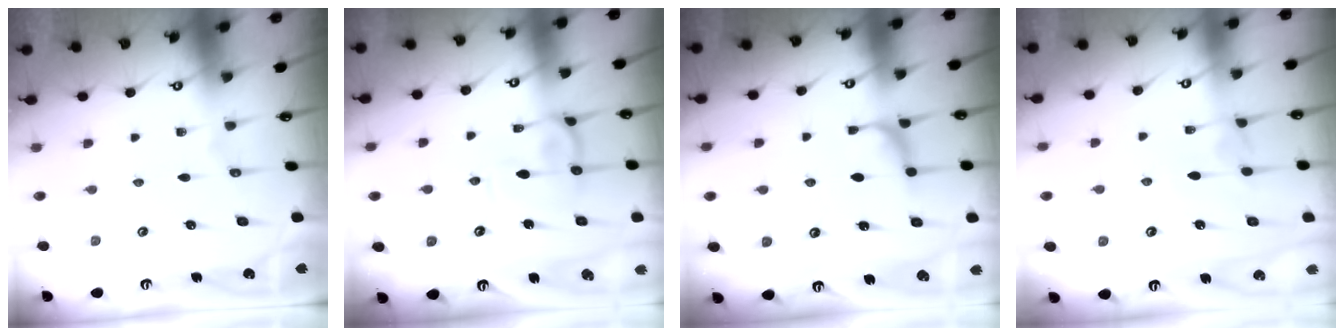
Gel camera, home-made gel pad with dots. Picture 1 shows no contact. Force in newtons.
{"total": 3.9, "press": 3.7, "slide": 1.0}
{"total": 0.9, "press": 0.4, "slide": 0.8}
{"total": 1.1, "press": 1.0, "slide": 0.4}